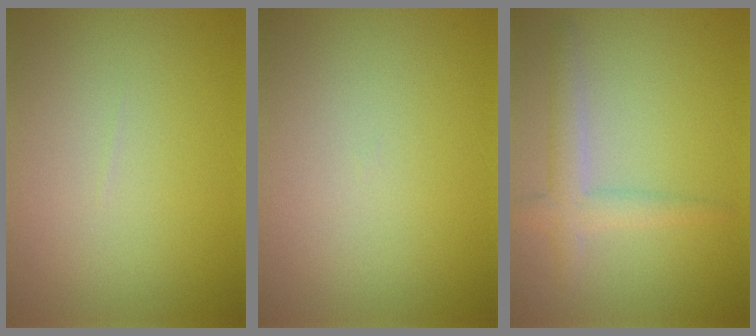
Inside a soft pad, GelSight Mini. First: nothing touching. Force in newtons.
{"total": 0.0}
{"total": 2.9, "press": 2.8, "slide": 0.1}